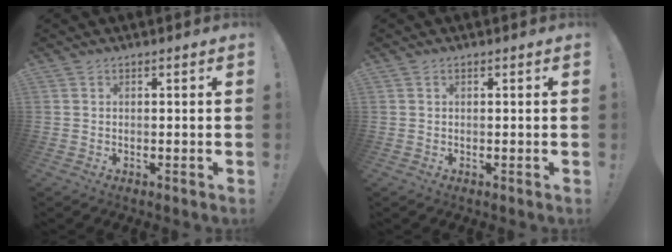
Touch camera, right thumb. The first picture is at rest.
{"total": 0.0}